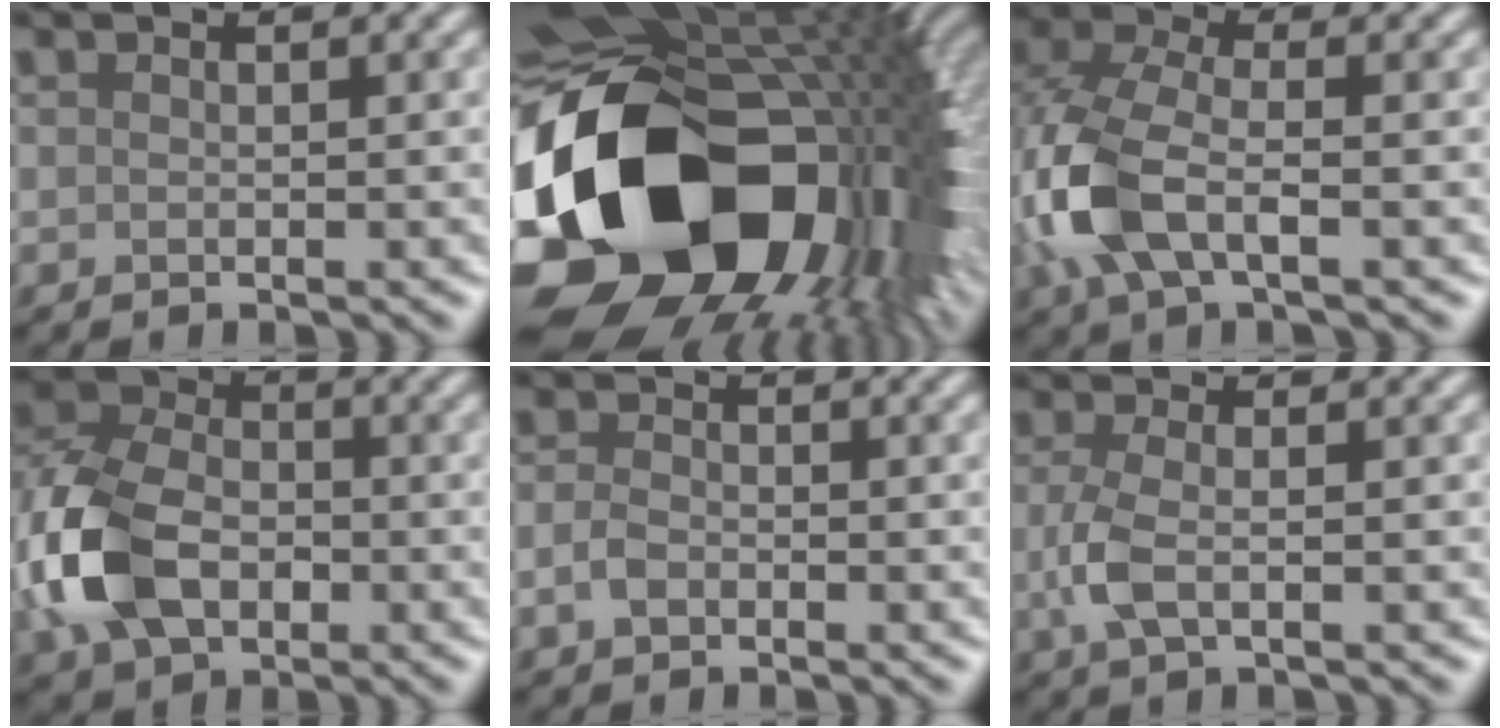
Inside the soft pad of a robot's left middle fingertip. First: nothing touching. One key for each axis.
{"total": 20.2, "fx": -3.5, "fy": 14.4, "fz": 13.7, "tx": -0.297, "ty": -0.056, "tz": -0.032}
{"total": 7.4, "fx": -2.1, "fy": 3.8, "fz": 6.0, "tx": -0.154, "ty": 0.006, "tz": -0.052}
{"total": 8.8, "fx": -2.3, "fy": 6.1, "fz": 5.9, "tx": -0.140, "ty": 0.003, "tz": -0.059}
{"total": 1.6, "fx": -0.8, "fy": 1.1, "fz": 0.9, "tx": -0.020, "ty": 0.003, "tz": -0.023}
{"total": 2.8, "fx": -0.6, "fy": 1.1, "fz": 2.5, "tx": -0.067, "ty": -0.001, "tz": -0.016}